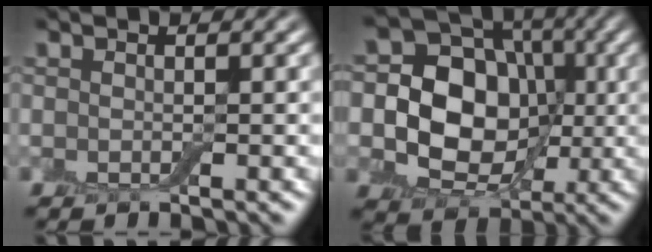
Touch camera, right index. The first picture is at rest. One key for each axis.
{"total": 12.1, "fx": 0.3, "fy": 9.7, "fz": 7.1, "tx": -0.103, "ty": 0.023, "tz": -0.023}